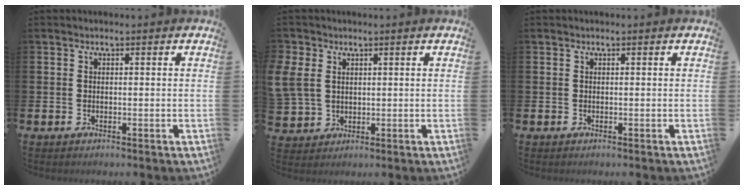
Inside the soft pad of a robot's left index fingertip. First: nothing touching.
{"total": 5.3, "force": [2.7, 4.1, 2.0], "torque": [-0.072, 0.012, 0.051]}
{"total": 0.0}